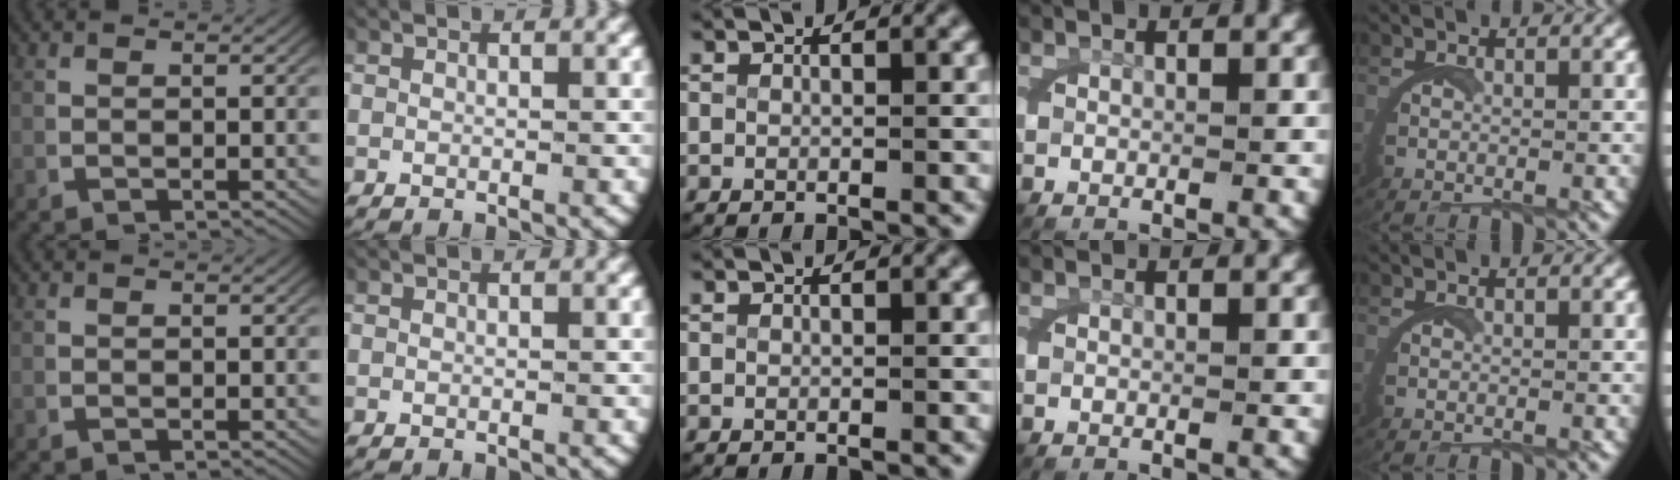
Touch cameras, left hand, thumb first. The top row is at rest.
{}